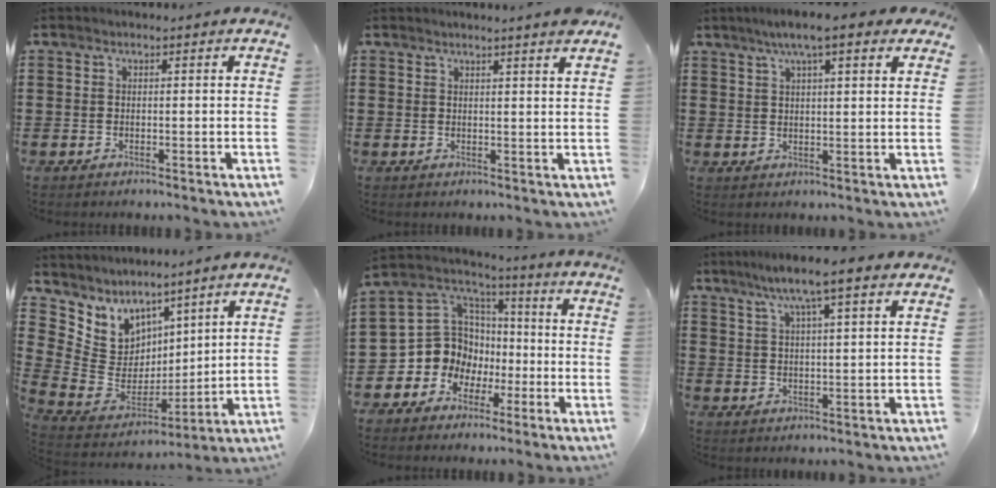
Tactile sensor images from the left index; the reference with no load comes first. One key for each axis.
{"total": 2.7, "fx": 2.4, "fy": -0.5, "fz": 1.2, "tx": -0.021, "ty": -0.007, "tz": 0.043}
{"total": 6.7, "fx": 4.6, "fy": 1.0, "fz": 4.8, "tx": -0.087, "ty": -0.001, "tz": 0.076}
{"total": 7.7, "fx": 5.5, "fy": 5.3, "fz": 0.7, "tx": -0.066, "ty": -0.060, "tz": 0.111}
{"total": 10.3, "fx": -2.0, "fy": 9.8, "fz": 2.7, "tx": -0.109, "ty": -0.008, "tz": -0.033}
{"total": 7.1, "fx": 5.0, "fy": 0.4, "fz": 5.0, "tx": -0.111, "ty": -0.004, "tz": 0.085}